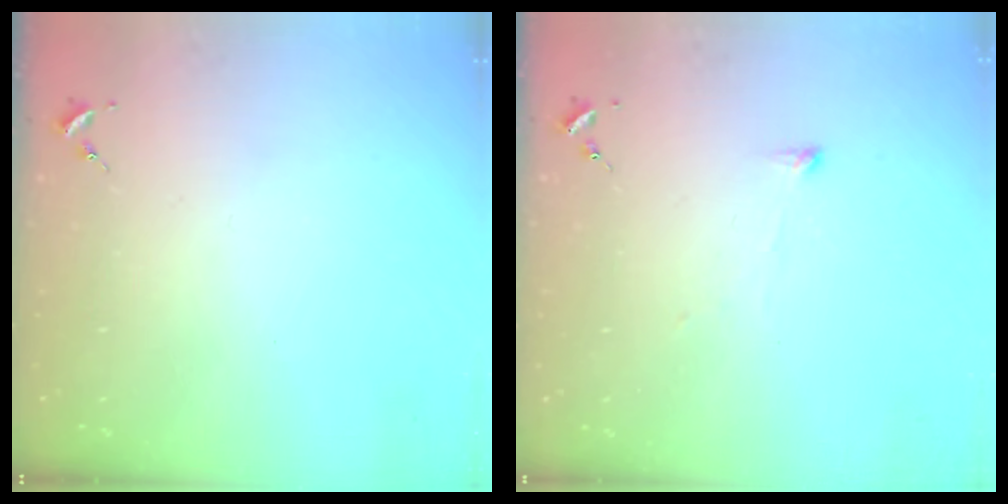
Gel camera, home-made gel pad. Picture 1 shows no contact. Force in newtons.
{"total": 2.8, "press": 2.7, "slide": 0.5}